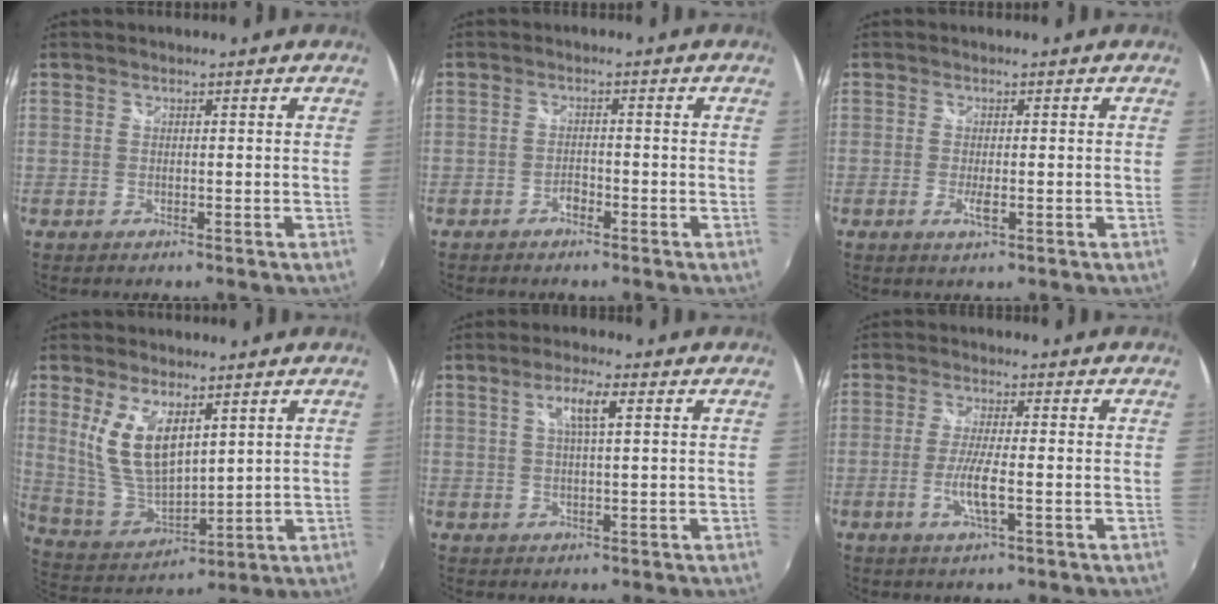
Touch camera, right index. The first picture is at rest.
{"total": 1.6, "force": [-1.4, 0.6, 0.6], "torque": [-0.013, 0.003, -0.024]}
{"total": 2.1, "force": [-0.7, 0.2, 2.0], "torque": [-0.039, -0.003, -0.010]}
{"total": 11.7, "force": [4.8, 5.3, 9.3], "torque": [-0.185, -0.005, 0.108]}
{"total": 4.4, "force": [1.5, 0.6, 4.1], "torque": [-0.078, 0.004, 0.026]}
{"total": 5.2, "force": [-1.6, 0.3, 5.0], "torque": [-0.100, -0.008, -0.031]}